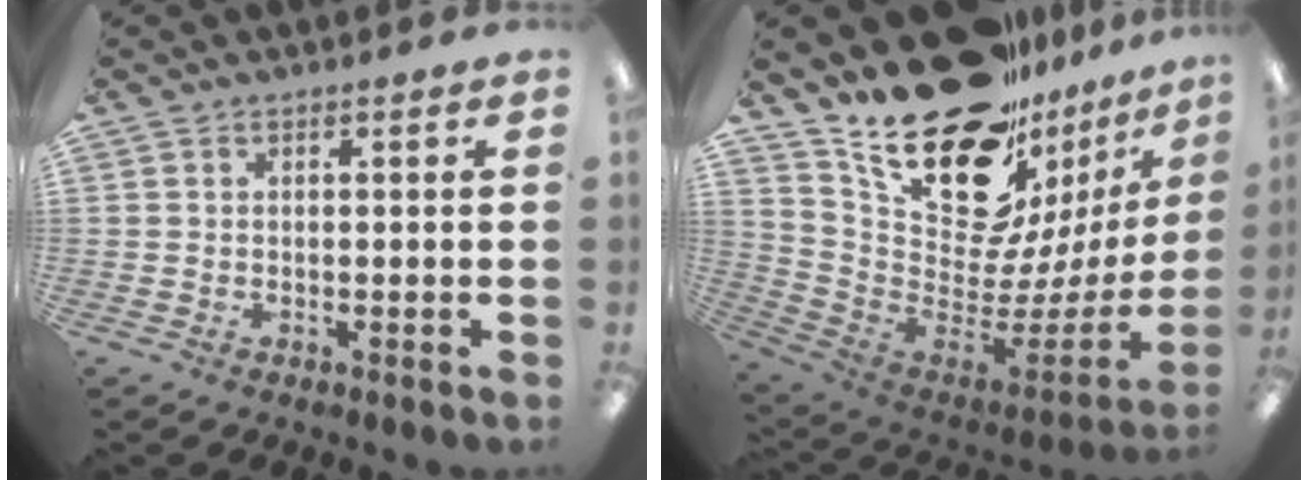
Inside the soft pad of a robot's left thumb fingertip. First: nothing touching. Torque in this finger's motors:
{"motor_torque": [1.17, 1.33, 0.85, -1.93, 0.17]}